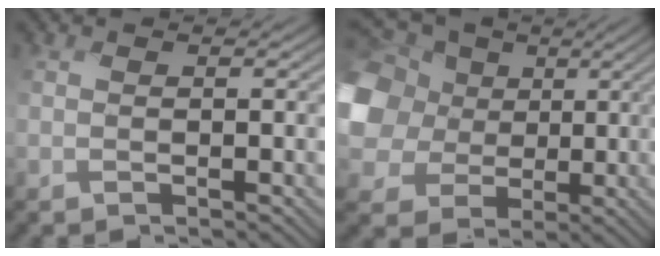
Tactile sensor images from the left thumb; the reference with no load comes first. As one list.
[{"total": 16.1, "force": [1.3, 13.6, 8.5], "torque": [-0.289, 0.016, 0.017]}]